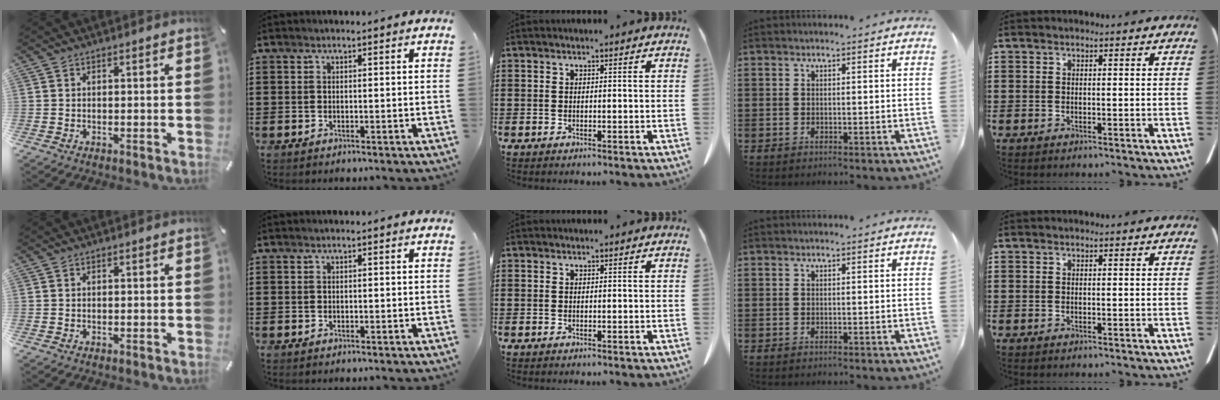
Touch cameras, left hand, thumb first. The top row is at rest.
{}